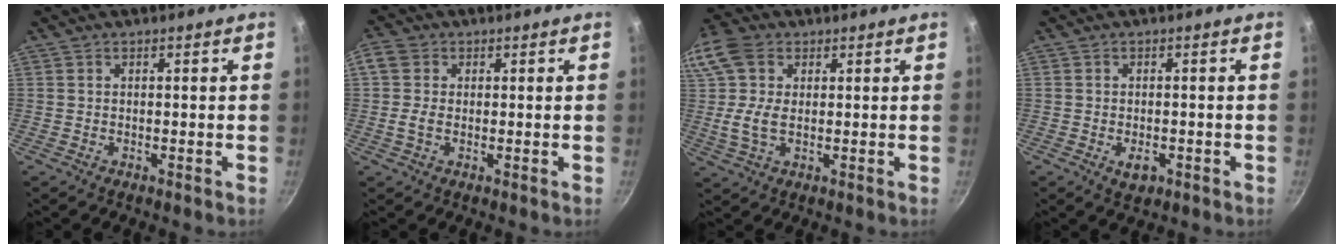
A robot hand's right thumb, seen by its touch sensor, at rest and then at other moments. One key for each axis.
{"total": 4.1, "fx": 0.0, "fy": 3.1, "fz": 2.7, "tx": -0.052, "ty": 0.003, "tz": -0.010}
{"total": 13.0, "fx": 2.5, "fy": 9.0, "fz": 9.1, "tx": -0.189, "ty": 0.012, "tz": 0.037}
{"total": 3.2, "fx": -1.2, "fy": 1.9, "fz": 2.3, "tx": -0.032, "ty": 0.003, "tz": -0.012}